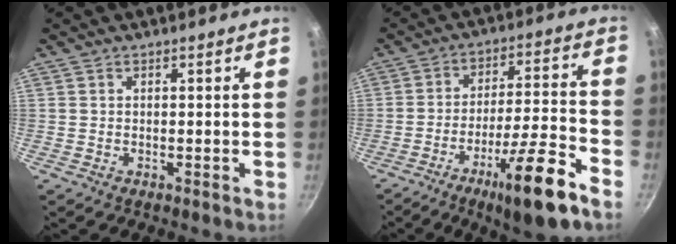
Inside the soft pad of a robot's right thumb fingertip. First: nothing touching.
{"total": 15.4, "force": [-9.0, 2.1, 12.4], "torque": [-0.190, 0.049, -0.137]}